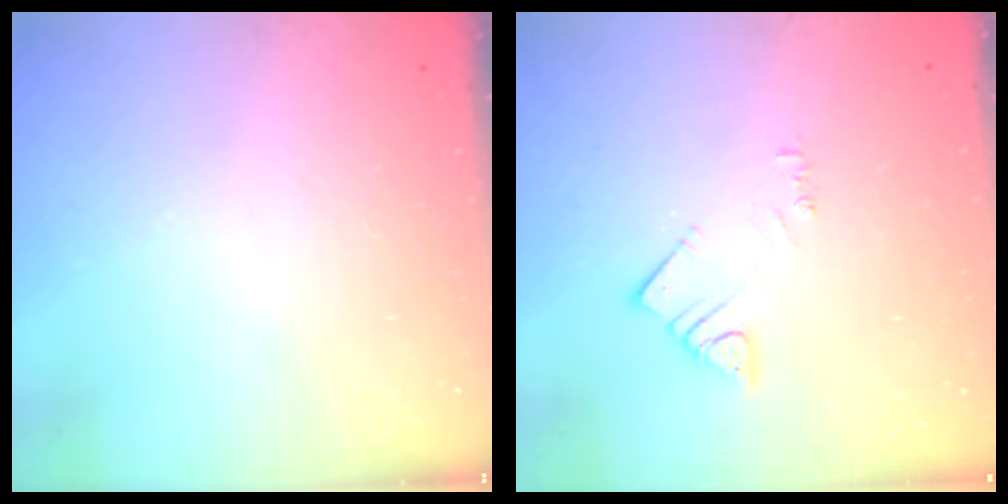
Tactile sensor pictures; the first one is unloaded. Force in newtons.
{"total": 3.3, "press": 3.2, "slide": 0.6}